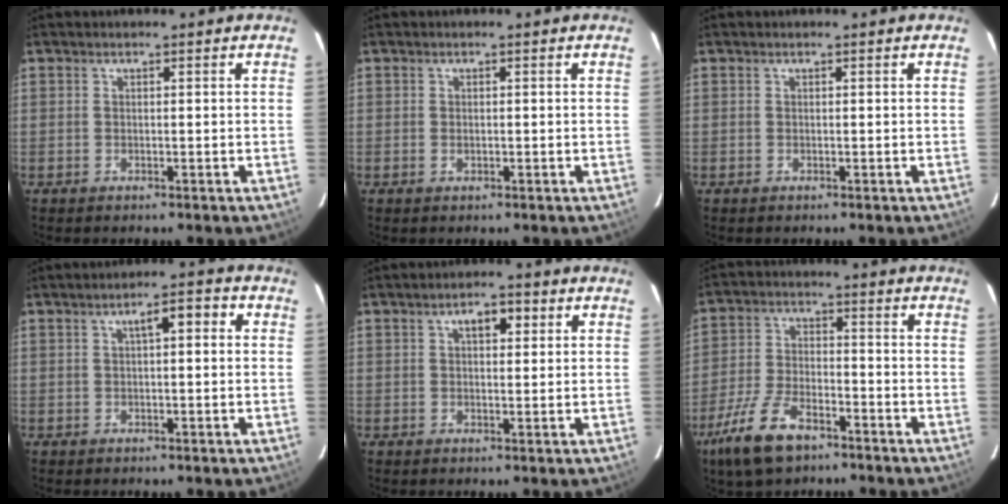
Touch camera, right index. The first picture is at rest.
{"total": 0.9, "force": [-0.1, 0.7, 0.6], "torque": [-0.010, 0.001, -0.001]}
{"total": 0.0}
{"total": 4.2, "force": [0.8, 1.3, 3.9], "torque": [-0.061, 0.019, 0.015]}
{"total": 3.9, "force": [1.3, 2.0, 3.1], "torque": [-0.042, 0.017, 0.022]}
{"total": 11.8, "force": [-7.9, 5.0, 7.2], "torque": [-0.167, -0.009, -0.148]}